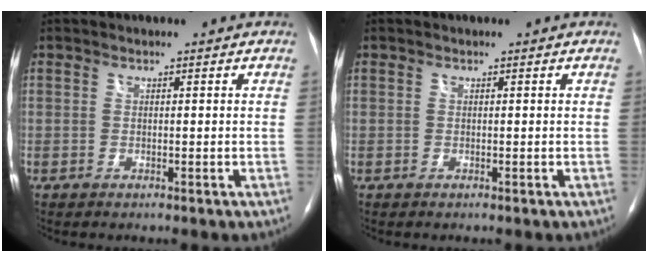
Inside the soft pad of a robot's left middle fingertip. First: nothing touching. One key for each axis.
{"total": 0.0}